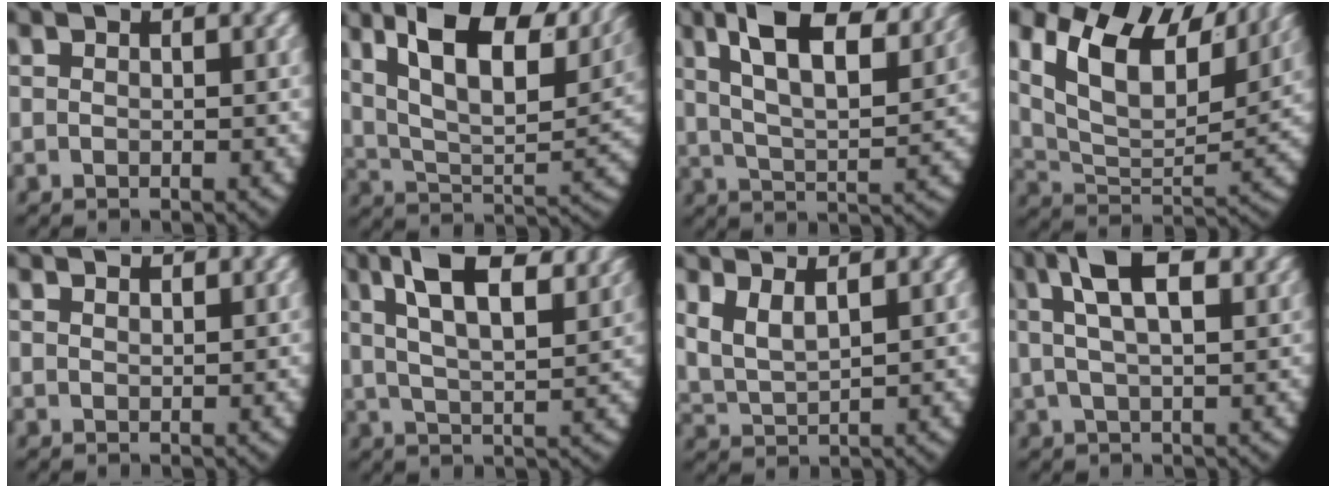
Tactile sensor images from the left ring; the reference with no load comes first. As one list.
[{"total": 13.1, "force": [7.3, 6.4, 8.8], "torque": [-0.177, 0.001, 0.112]}, {"total": 9.6, "force": [5.8, 3.4, 6.8], "torque": [-0.125, 0.009, 0.090]}, {"total": 13.1, "force": [6.1, 8.1, 8.3], "torque": [-0.166, -0.006, 0.094]}, {"total": 1.3, "force": [1.2, -0.6, 0.0], "torque": [0.004, -0.006, 0.027]}, {"total": 8.5, "force": [5.2, 2.8, 6.0], "torque": [-0.112, 0.011, 0.080]}, {"total": 4.8, "force": [1.7, 3.5, 2.9], "torque": [-0.081, -0.005, 0.030]}, {"total": 6.8, "force": [3.5, 2.5, 5.2], "torque": [-0.095, 0.014, 0.053]}]